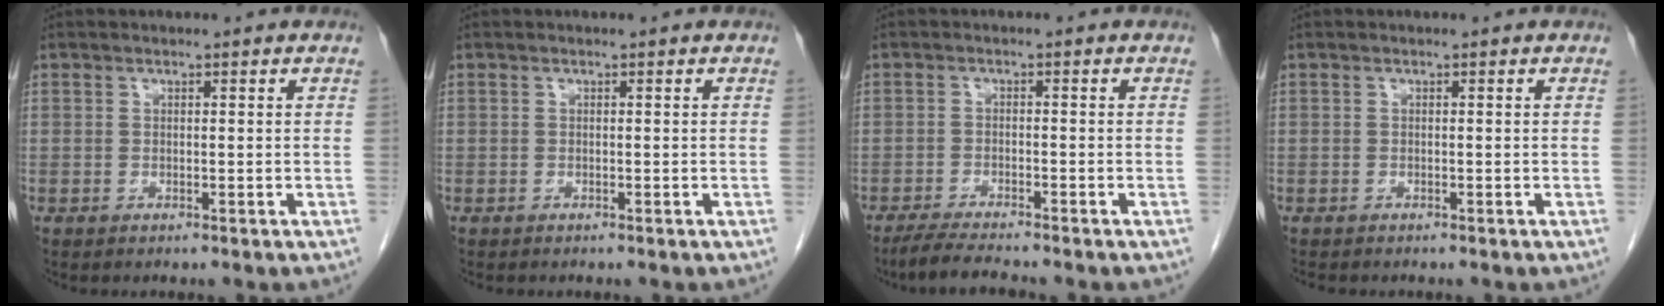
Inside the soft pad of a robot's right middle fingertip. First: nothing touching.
{"total": 0.0}
{"total": 4.5, "force": [-4.0, -0.2, 2.0], "torque": [-0.042, -0.018, -0.074]}
{"total": 0.8, "force": [-0.8, 0.2, 0.2], "torque": [-0.011, -0.003, -0.013]}